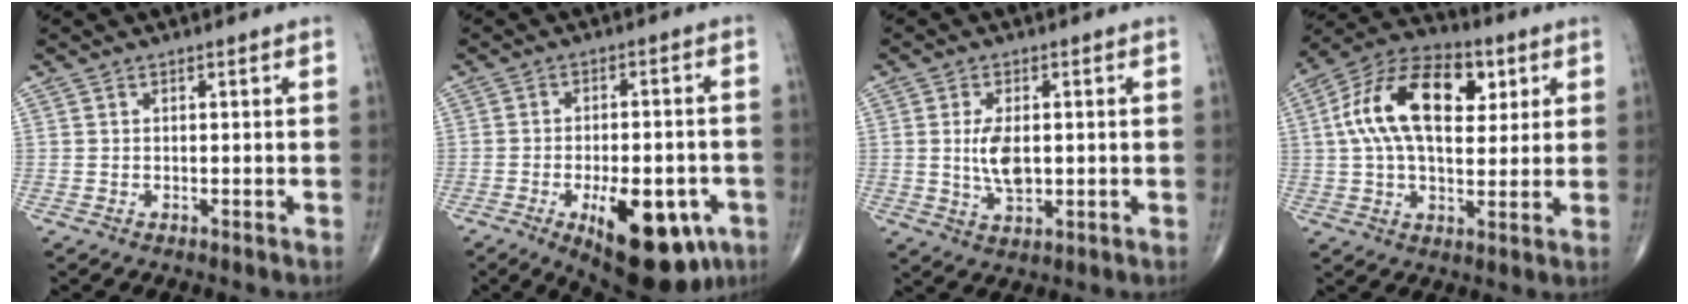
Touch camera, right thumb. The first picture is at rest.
{"total": 17.9, "force": [-7.7, 8.1, 14.0], "torque": [-0.157, 0.014, -0.093]}
{"total": 6.3, "force": [0.2, 3.3, 5.3], "torque": [-0.099, -0.009, 0.008]}
{"total": 18.9, "force": [4.8, 10.7, 14.8], "torque": [-0.240, 0.011, 0.071]}